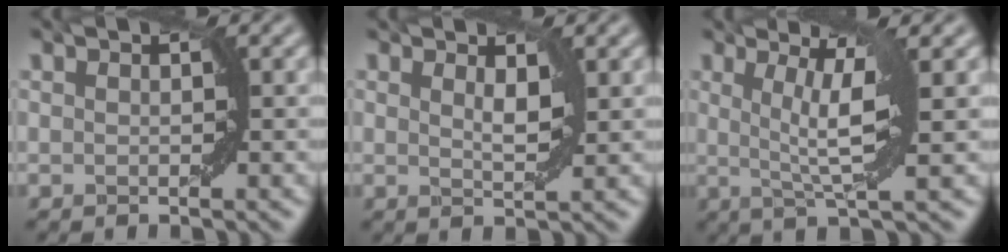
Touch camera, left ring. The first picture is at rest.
{"total": 1.1, "force": [0.5, 0.3, 1.0], "torque": [-0.020, 0.001, 0.016]}
{"total": 4.6, "force": [0.3, 0.5, 4.5], "torque": [-0.085, 0.001, 0.012]}